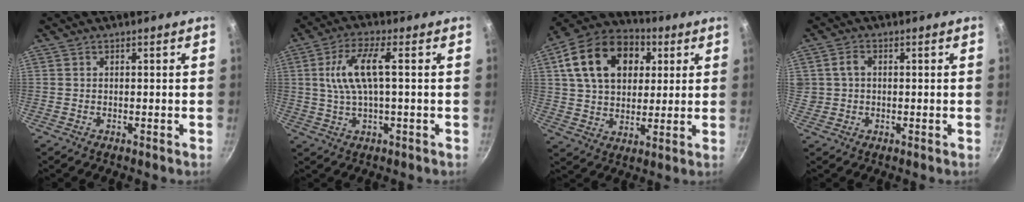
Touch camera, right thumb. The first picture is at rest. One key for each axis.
{"total": 9.2, "fx": 1.1, "fy": 2.8, "fz": 8.7, "tx": -0.182, "ty": 0.013, "tz": 0.023}
{"total": 21.2, "fx": 6.5, "fy": 14.7, "fz": 13.8, "tx": -0.219, "ty": 0.008, "tz": 0.103}
{"total": 2.7, "fx": 0.0, "fy": 2.3, "fz": 1.4, "tx": -0.015, "ty": 0.012, "tz": 0.001}